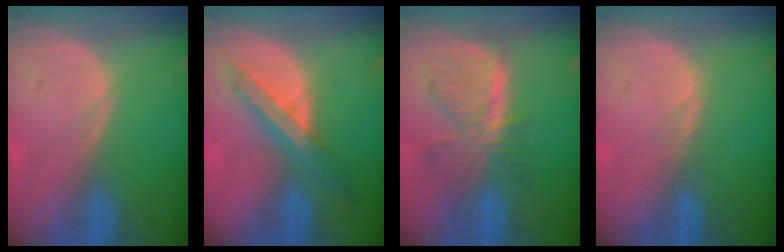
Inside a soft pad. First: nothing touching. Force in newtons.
{"total": 7.2, "press": 6.2, "slide": 3.5}
{"total": 7.7, "press": 6.8, "slide": 3.5}
{"total": 0.8, "press": 0.8, "slide": 0.3}